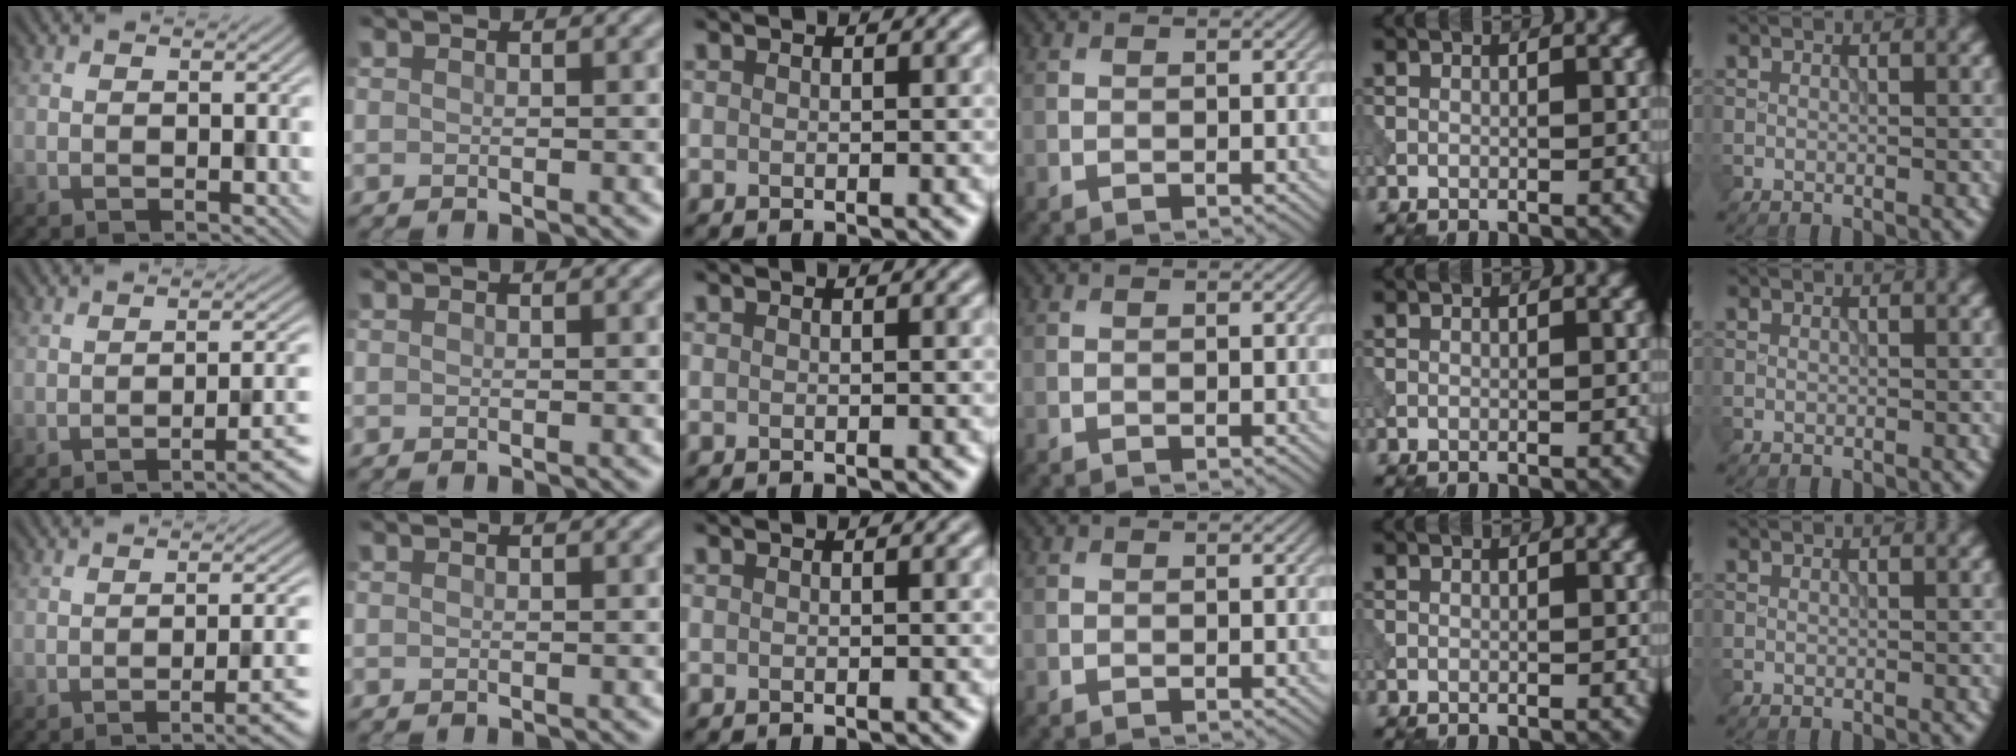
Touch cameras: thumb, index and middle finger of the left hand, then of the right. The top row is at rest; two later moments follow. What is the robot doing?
{"motion": "dispense", "object": "syringe"}